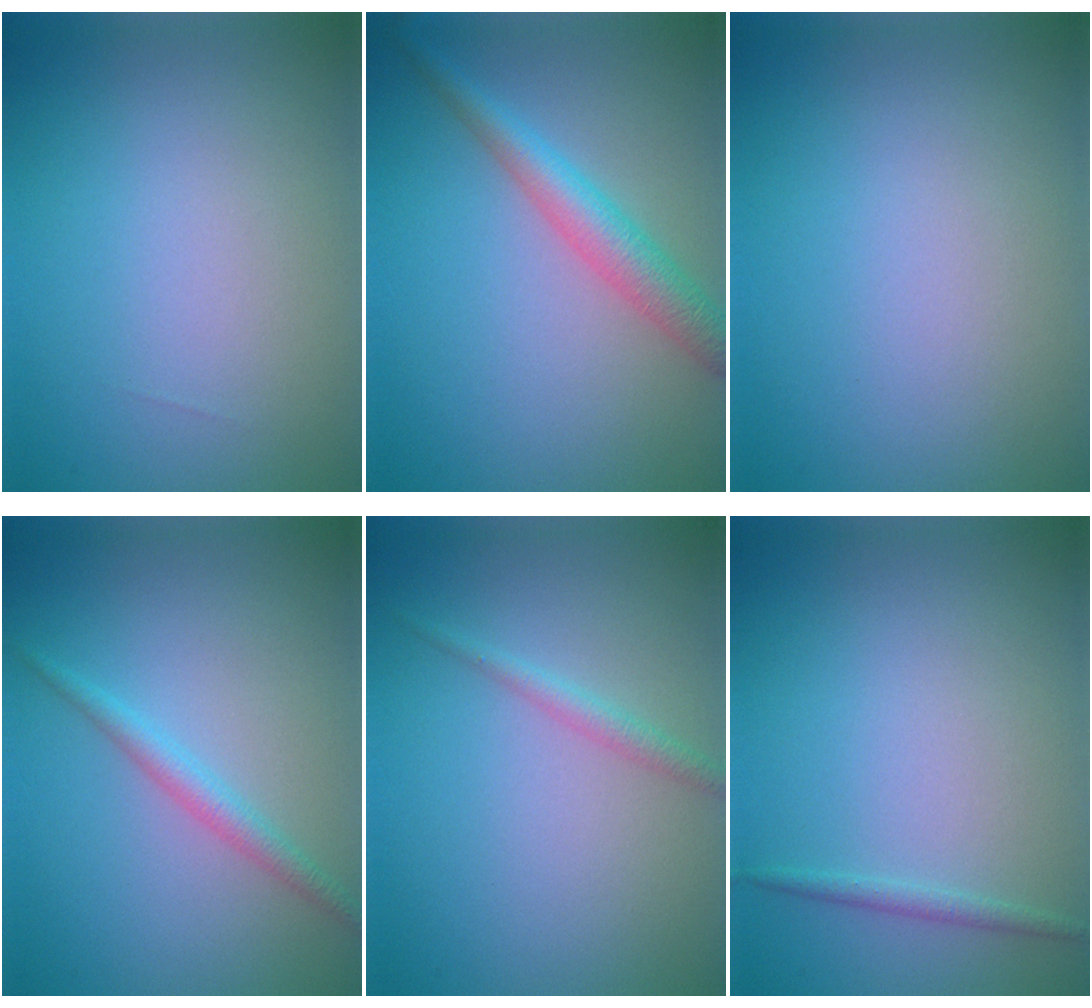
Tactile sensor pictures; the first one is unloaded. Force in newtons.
{"total": 3.9, "press": 3.9, "slide": 0.1}
{"total": 0.0}
{"total": 1.8, "press": 1.8, "slide": 0.1}
{"total": 1.4, "press": 1.4, "slide": 0.0}
{"total": 0.9, "press": 0.9, "slide": 0.1}